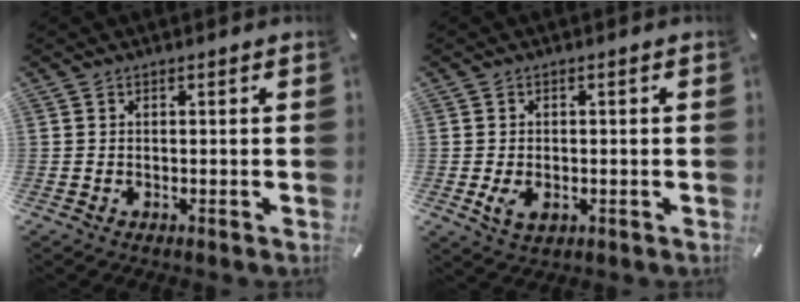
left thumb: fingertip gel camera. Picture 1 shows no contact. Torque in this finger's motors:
{"motor_torque": [0.98, 0.94, 0.15, -0.09, 0.00]}